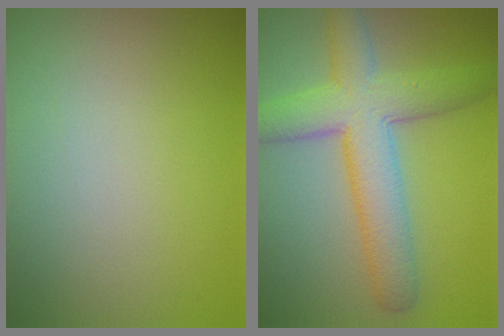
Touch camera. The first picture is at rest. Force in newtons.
{"total": 7.3, "press": 7.3, "slide": 0.1}